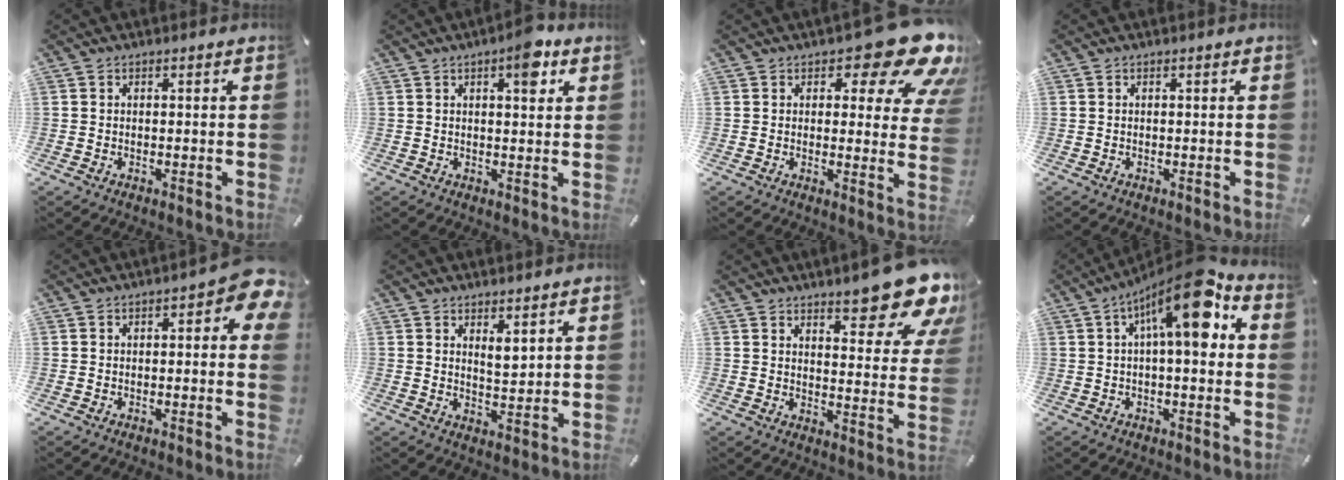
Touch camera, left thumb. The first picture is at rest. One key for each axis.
{"total": 6.8, "fx": 3.4, "fy": 2.7, "fz": 5.2, "tx": -0.061, "ty": -0.013, "tz": 0.048}
{"total": 14.7, "fx": 8.9, "fy": 6.1, "fz": 9.9, "tx": -0.123, "ty": -0.061, "tz": 0.146}
{"total": 0.0}
{"total": 5.8, "fx": 1.2, "fy": 2.7, "fz": 5.0, "tx": -0.052, "ty": -0.006, "tz": 0.015}
{"total": 3.6, "fx": 2.9, "fy": 1.5, "fz": 1.6, "tx": -0.014, "ty": -0.020, "tz": 0.048}
{"total": 15.1, "fx": 11.7, "fy": 4.9, "fz": 8.3, "tx": -0.098, "ty": -0.090, "tz": 0.196}
{"total": 14.6, "fx": 4.8, "fy": 4.5, "fz": 13.1, "tx": -0.197, "ty": -0.029, "tz": 0.071}